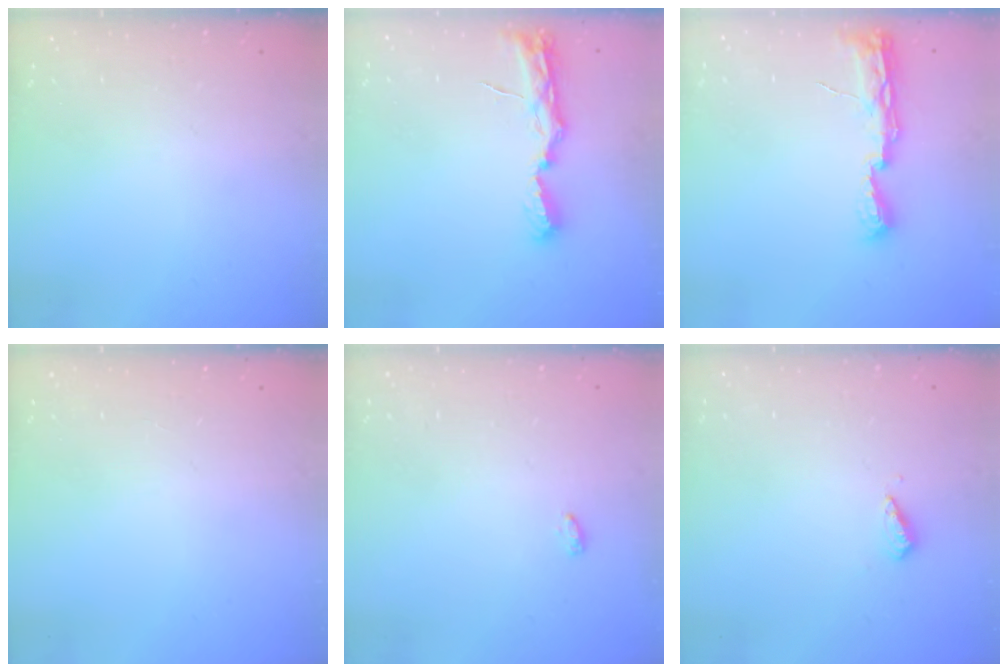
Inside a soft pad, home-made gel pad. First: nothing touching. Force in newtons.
{"total": 8.0, "press": 8.0, "slide": 0.7}
{"total": 8.5, "press": 8.5, "slide": 1.2}
{"total": 0.0}
{"total": 6.5, "press": 3.1, "slide": 5.7}
{"total": 2.8, "press": 2.8, "slide": 0.7}